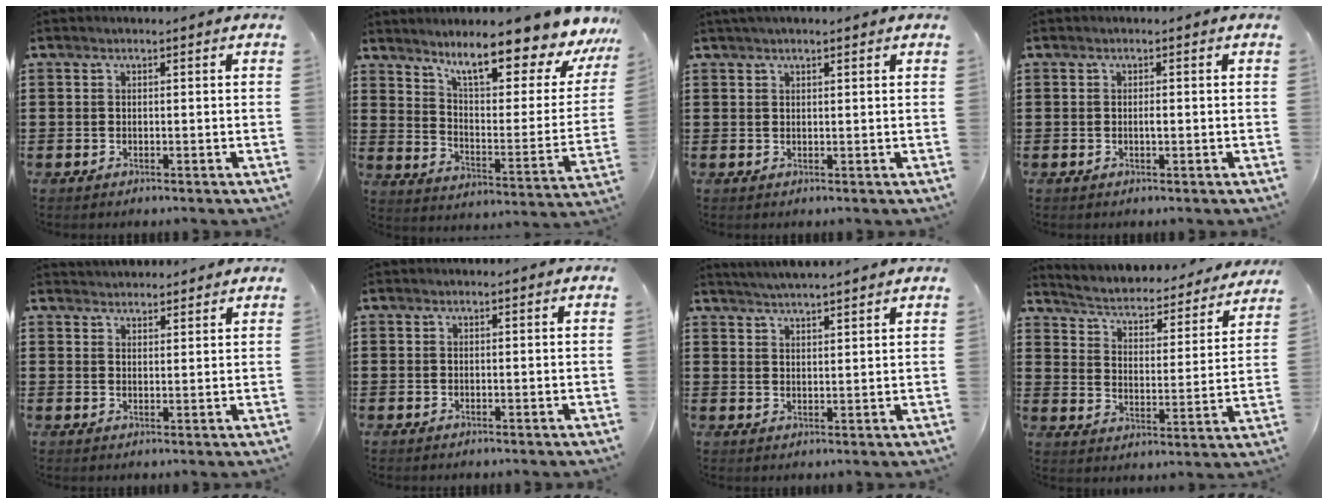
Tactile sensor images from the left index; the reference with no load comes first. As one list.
[{"total": 12.6, "force": [10.2, 1.2, 7.3], "torque": [-0.136, -0.071, 0.164]}, {"total": 1.4, "force": [1.1, 0.1, 0.8], "torque": [-0.016, 0.002, 0.019]}, {"total": 0.9, "force": [-0.1, 0.2, 0.9], "torque": [-0.019, -0.003, -0.002]}, {"total": 2.3, "force": [2.3, 0.1, -0.3], "torque": [0.001, -0.004, 0.045]}, {"total": 0.0}, {"total": 2.9, "force": [2.8, -0.7, 0.2], "torque": [-0.012, -0.010, 0.050]}, {"total": 2.6, "force": [2.3, 0.5, 1.0], "torque": [-0.038, -0.028, 0.025]}]